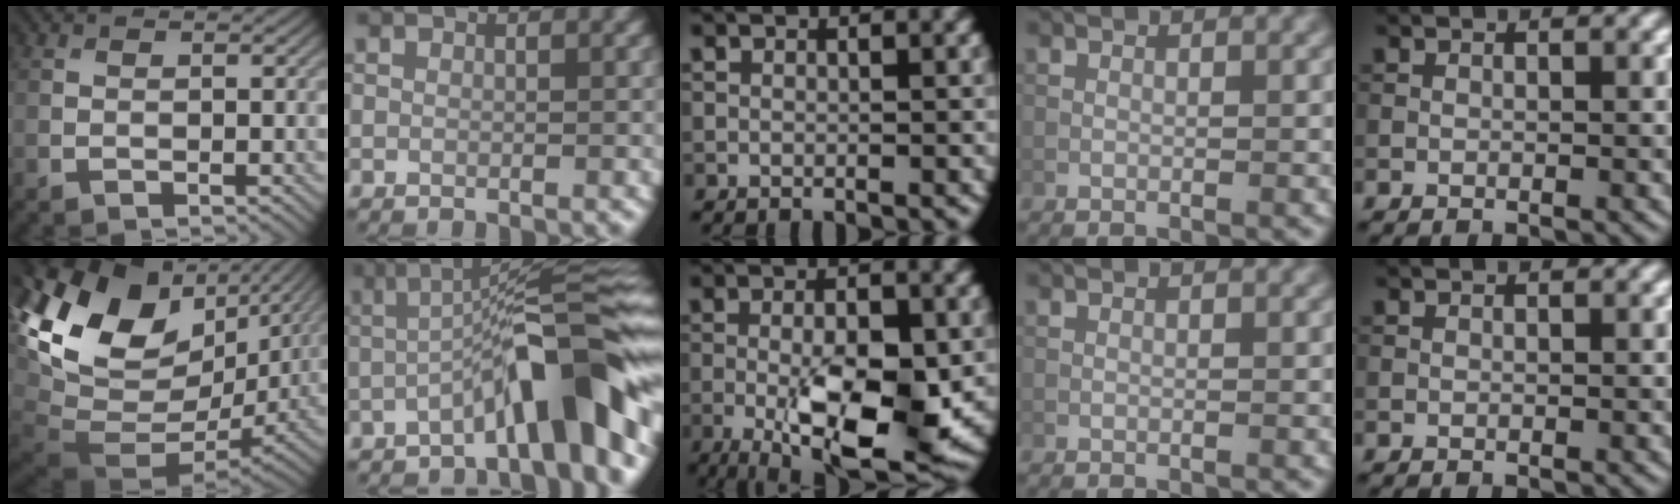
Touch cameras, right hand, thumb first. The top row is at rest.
{"thumb": {"total": 20.0, "force": [4.3, 13.2, 14.4], "torque": [-0.310, -0.030, 0.111]}, "index": {"total": 9.7, "force": [-3.4, 1.7, 8.9], "torque": [-0.112, 0.024, -0.065]}, "middle": {"total": 11.1, "force": [-2.8, 4.1, 9.9], "torque": [-0.161, -0.016, -0.041]}}